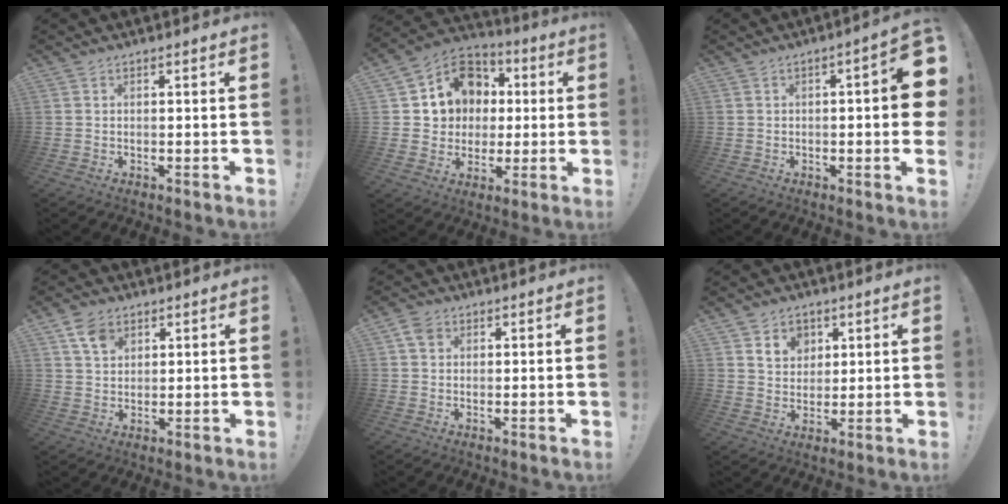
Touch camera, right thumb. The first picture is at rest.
{"total": 13.7, "force": [2.9, 12.4, 5.0], "torque": [-0.069, -0.006, 0.075]}
{"total": 8.4, "force": [0.2, 1.3, 8.3], "torque": [-0.105, -0.006, 0.002]}
{"total": 6.6, "force": [3.7, 4.5, 3.1], "torque": [-0.050, -0.011, 0.070]}
{"total": 3.6, "force": [1.5, 2.8, 1.7], "torque": [-0.026, -0.001, 0.029]}
{"total": 7.3, "force": [3.9, 5.8, 2.2], "torque": [-0.032, -0.020, 0.075]}